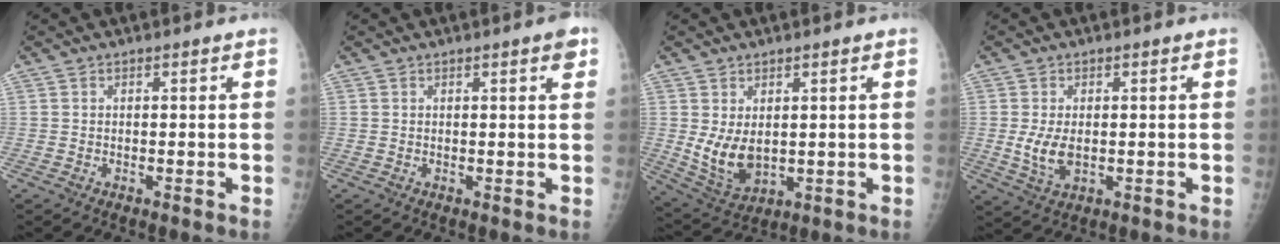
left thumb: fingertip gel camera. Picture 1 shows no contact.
{"total": 2.1, "force": [1.1, 0.3, 1.8], "torque": [-0.022, -0.002, 0.012]}
{"total": 7.4, "force": [0.7, 4.7, 5.7], "torque": [-0.092, -0.020, 0.033]}
{"total": 5.0, "force": [-0.3, 2.8, 4.1], "torque": [-0.083, -0.010, -0.001]}